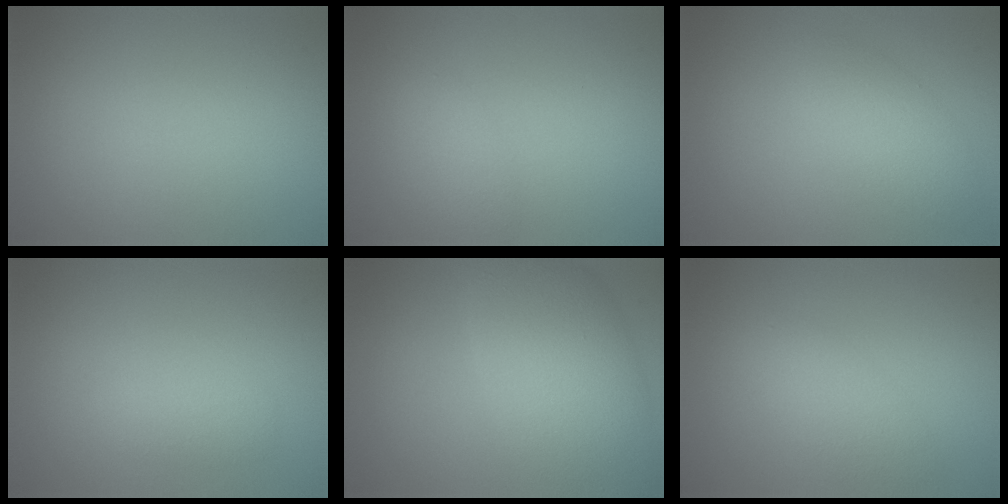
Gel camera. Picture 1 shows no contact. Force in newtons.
{"total": 1.6, "press": 1.6, "slide": 0.1}
{"total": 2.8, "press": 2.8, "slide": 0.1}
{"total": 1.3, "press": 1.3, "slide": 0.1}
{"total": 8.7, "press": 8.7, "slide": 0.2}
{"total": 2.8, "press": 2.8, "slide": 0.1}